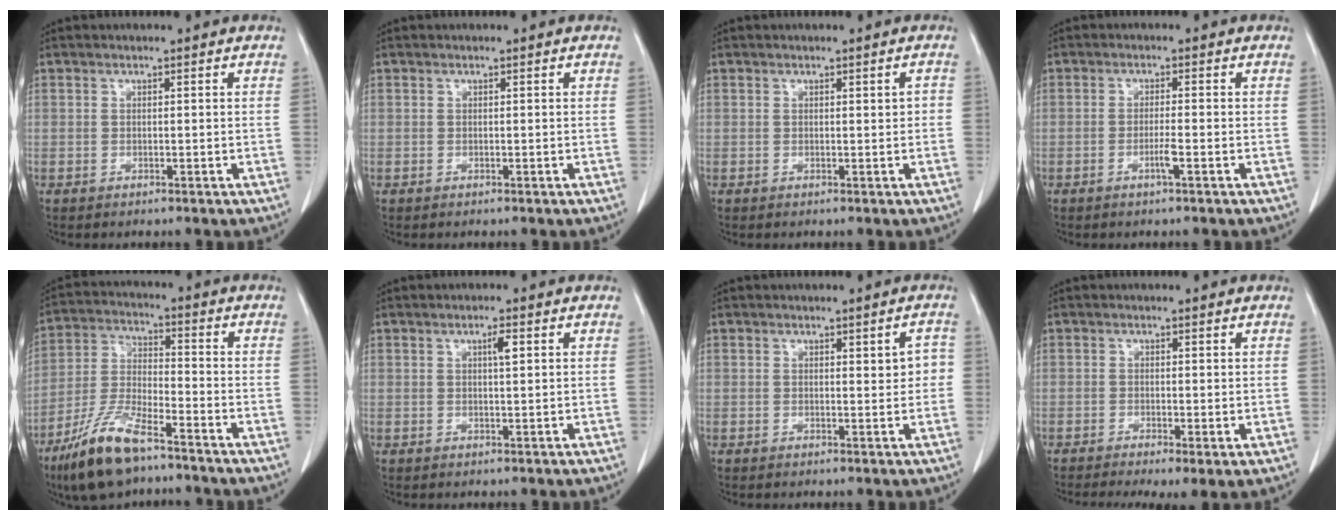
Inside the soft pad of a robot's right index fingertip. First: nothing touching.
{"total": 0.0}
{"total": 2.0, "force": [0.2, 0.8, 1.8], "torque": [-0.015, 0.003, 0.003]}
{"total": 2.3, "force": [-1.1, -0.3, 2.0], "torque": [-0.040, -0.002, -0.022]}
{"total": 12.3, "force": [-8.5, 2.9, 8.3], "torque": [-0.176, -0.023, -0.164]}
{"total": 1.9, "force": [0.7, 0.2, 1.7], "torque": [-0.030, 0.001, 0.010]}
{"total": 2.6, "force": [0.3, 1.0, 2.3], "torque": [-0.019, 0.004, 0.005]}
{"total": 4.9, "force": [-2.5, 1.4, 4.0], "torque": [-0.060, -0.018, -0.044]}